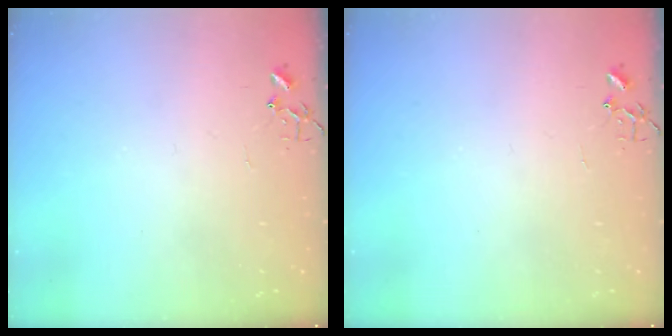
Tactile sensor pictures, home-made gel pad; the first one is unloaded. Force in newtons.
{"total": 0.0}